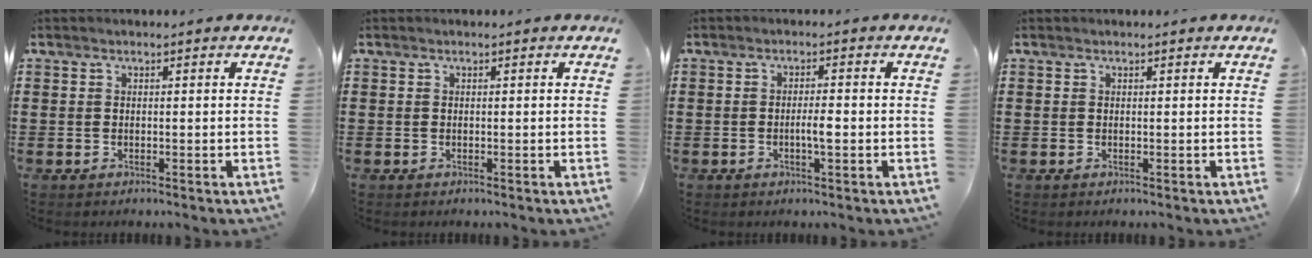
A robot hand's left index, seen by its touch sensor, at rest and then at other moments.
{"total": 0.0}
{"total": 2.8, "force": [-0.7, 0.5, 2.7], "torque": [-0.048, 0.001, -0.013]}
{"total": 0.0}